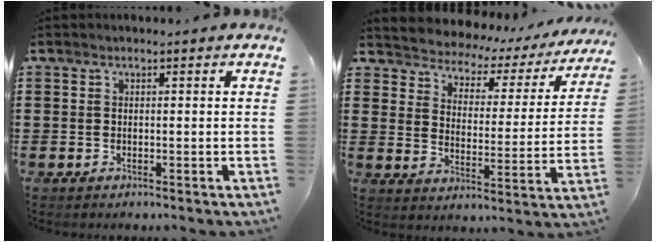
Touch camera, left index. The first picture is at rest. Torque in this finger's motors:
{"motor_torque": [2.14, 0.00, 0.84, 0.04]}